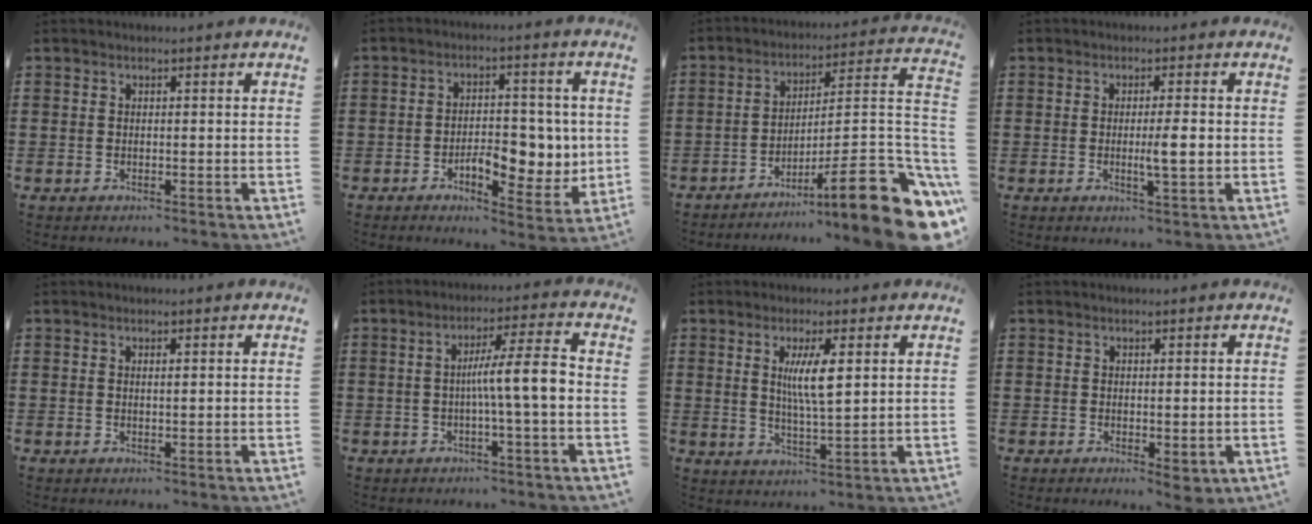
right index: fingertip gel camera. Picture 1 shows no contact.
{"total": 7.9, "force": [-1.4, 4.5, 6.4], "torque": [-0.079, 0.002, -0.027]}
{"total": 13.4, "force": [-6.8, 1.6, 11.4], "torque": [-0.158, -0.008, -0.120]}
{"total": 3.8, "force": [-0.3, 0.4, 3.8], "torque": [-0.066, -0.003, -0.007]}
{"total": 0.7, "force": [0.3, 0.1, 0.6], "torque": [-0.013, 0.000, 0.006]}
{"total": 7.3, "force": [-0.7, 0.3, 7.2], "torque": [-0.131, 0.001, -0.019]}
{"total": 5.9, "force": [1.6, 1.2, 5.6], "torque": [-0.113, 0.003, 0.025]}
{"total": 1.5, "force": [-0.3, 0.6, 1.3], "torque": [-0.025, -0.002, -0.004]}